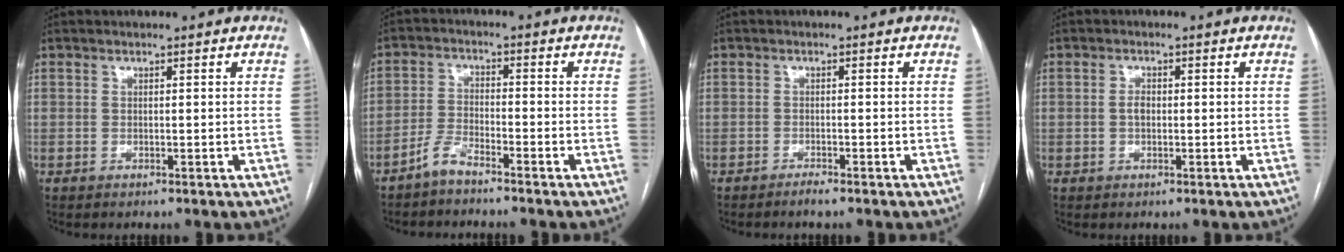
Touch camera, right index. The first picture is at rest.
{"total": 3.7, "force": [-3.3, 0.4, 1.6], "torque": [-0.040, -0.004, -0.068]}
{"total": 1.3, "force": [-1.2, -0.1, 0.6], "torque": [-0.016, -0.001, -0.020]}
{"total": 1.6, "force": [-0.1, 0.9, 1.3], "torque": [-0.025, 0.003, -0.003]}